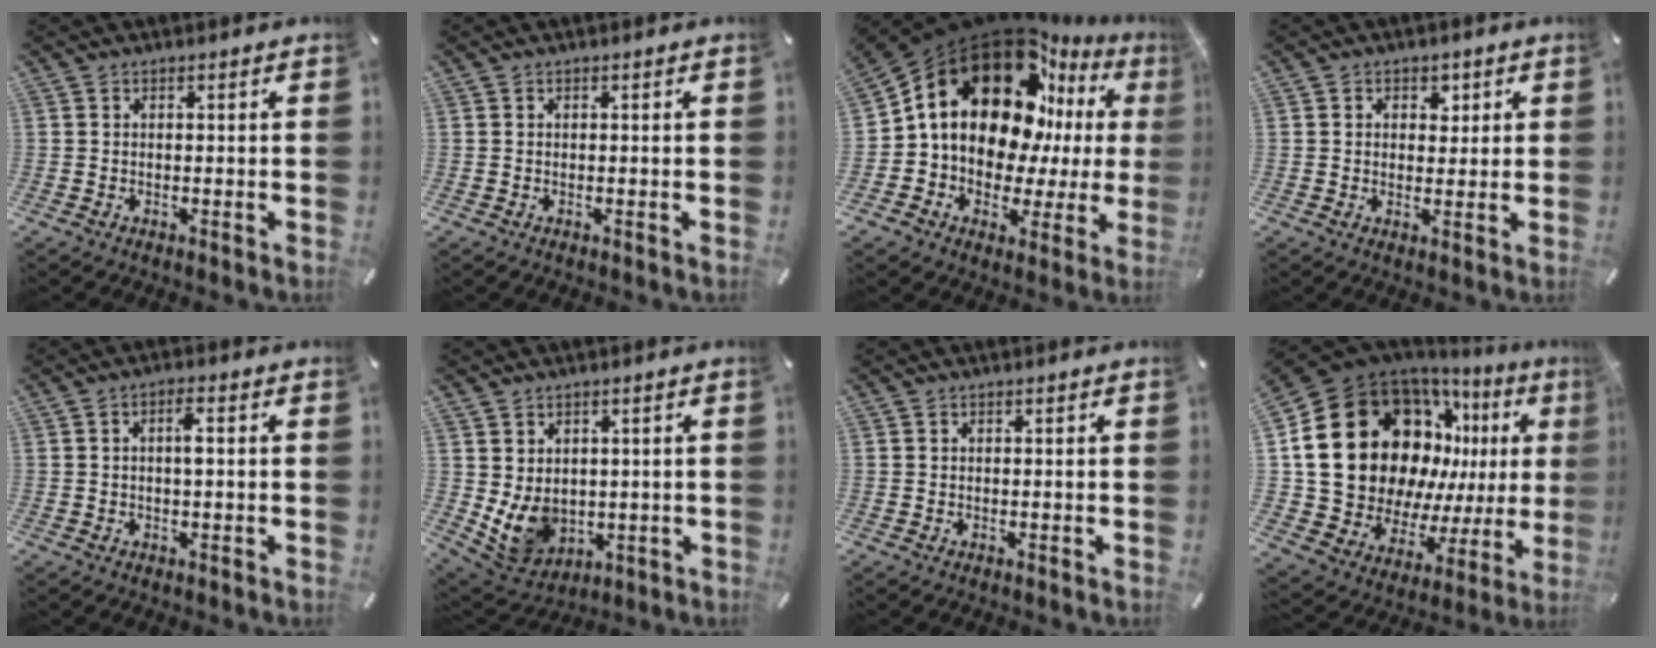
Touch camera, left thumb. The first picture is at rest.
{"total": 0.0}
{"total": 21.4, "force": [9.1, 14.4, 12.9], "torque": [-0.221, -0.074, 0.159]}
{"total": 3.3, "force": [1.0, 2.9, 1.2], "torque": [0.002, -0.006, 0.009]}
{"total": 3.1, "force": [0.1, 1.0, 2.9], "torque": [-0.048, 0.004, -0.003]}
{"total": 8.4, "force": [0.8, 7.5, 3.7], "torque": [-0.092, -0.013, 0.019]}
{"total": 0.0}
{"total": 26.9, "force": [6.9, 19.8, 16.9], "torque": [-0.298, -0.071, 0.158]}